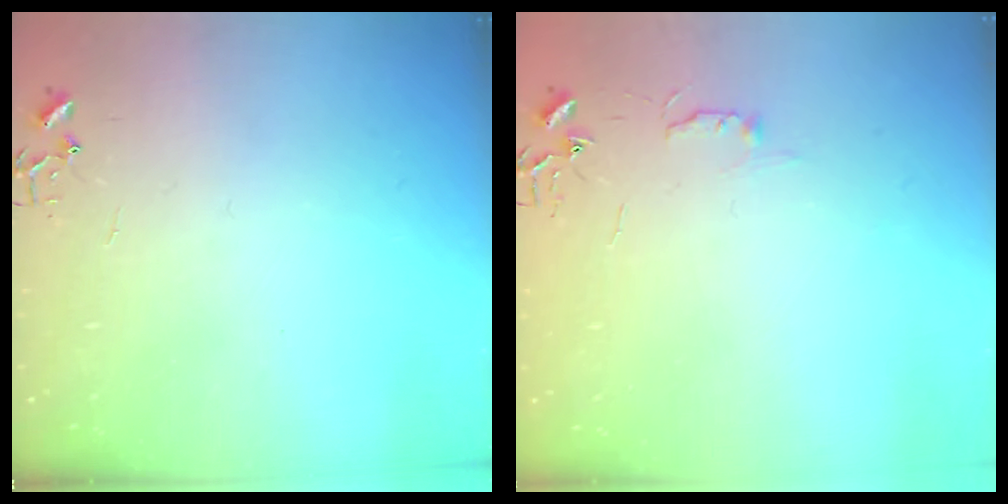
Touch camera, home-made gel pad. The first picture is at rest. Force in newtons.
{"total": 4.4, "press": 4.4, "slide": 0.6}